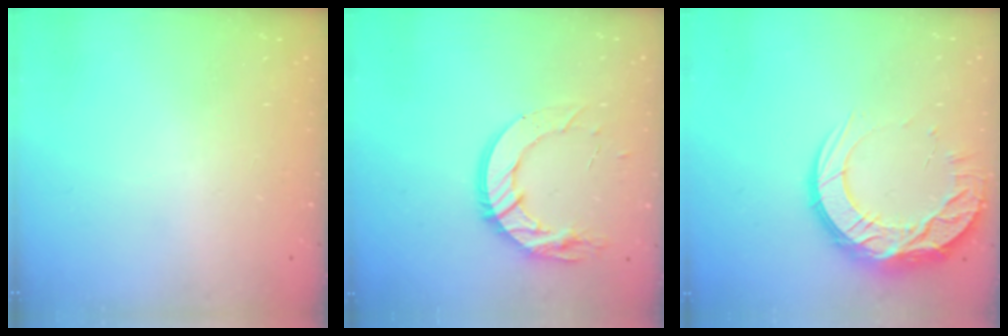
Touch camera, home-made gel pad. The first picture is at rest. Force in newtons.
{"total": 13.8, "press": 13.8, "slide": 1.0}
{"total": 16.5, "press": 16.5, "slide": 1.4}